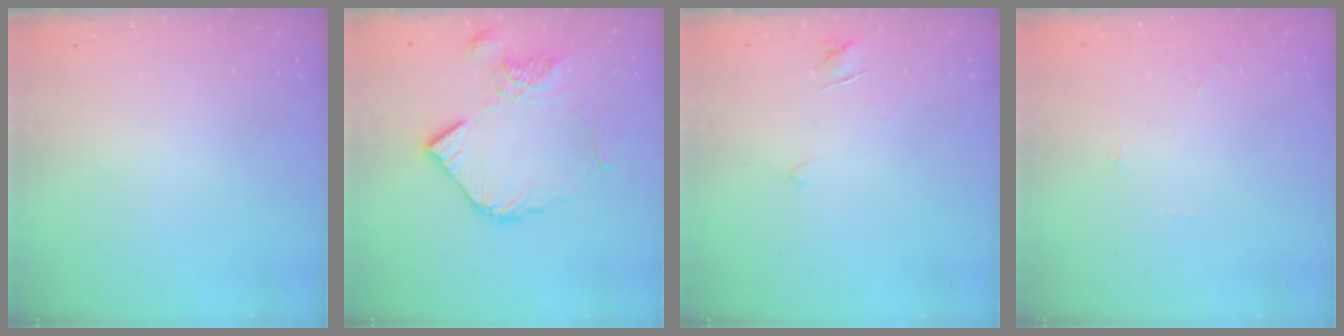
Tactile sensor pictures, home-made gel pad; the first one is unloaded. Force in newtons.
{"total": 13.1, "press": 13.0, "slide": 1.1}
{"total": 3.4, "press": 3.4, "slide": 0.3}
{"total": 0.0}